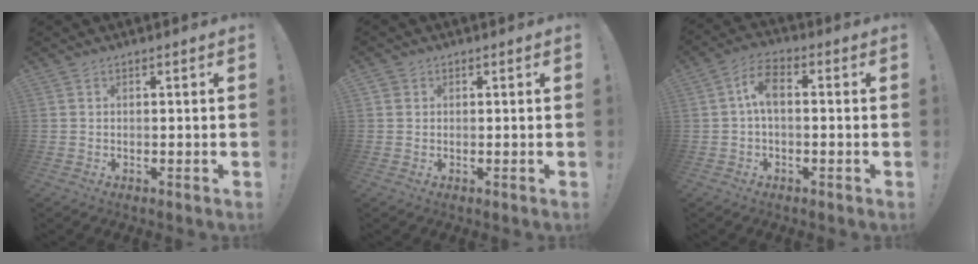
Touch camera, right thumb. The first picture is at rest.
{"total": 1.8, "force": [0.6, 1.6, 0.5], "torque": [-0.001, -0.002, 0.010]}
{"total": 6.7, "force": [0.2, 3.6, 5.6], "torque": [-0.123, 0.012, 0.005]}